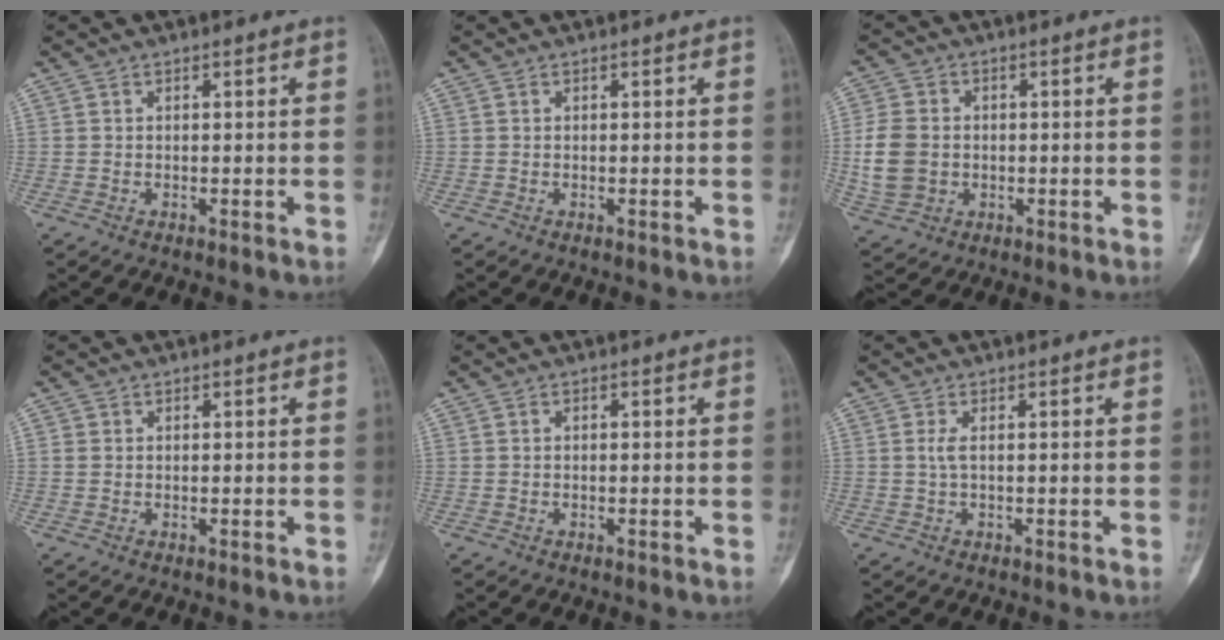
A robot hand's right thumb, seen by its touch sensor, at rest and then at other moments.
{"total": 0.0}
{"total": 8.5, "force": [-0.4, 6.9, 5.0], "torque": [-0.099, 0.004, -0.006]}
{"total": 0.7, "force": [0.1, 0.7, 0.2], "torque": [0.001, 0.002, 0.001]}
{"total": 0.0}
{"total": 1.3, "force": [0.1, 0.2, 1.2], "torque": [-0.036, 0.001, 0.004]}